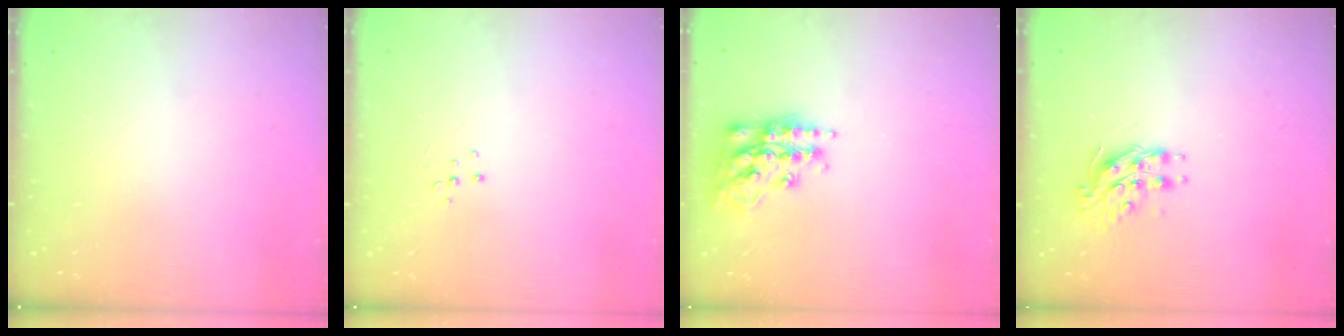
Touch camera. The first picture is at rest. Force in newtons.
{"total": 4.3, "press": 4.3, "slide": 0.3}
{"total": 17.4, "press": 17.3, "slide": 1.2}
{"total": 9.0, "press": 9.0, "slide": 0.1}